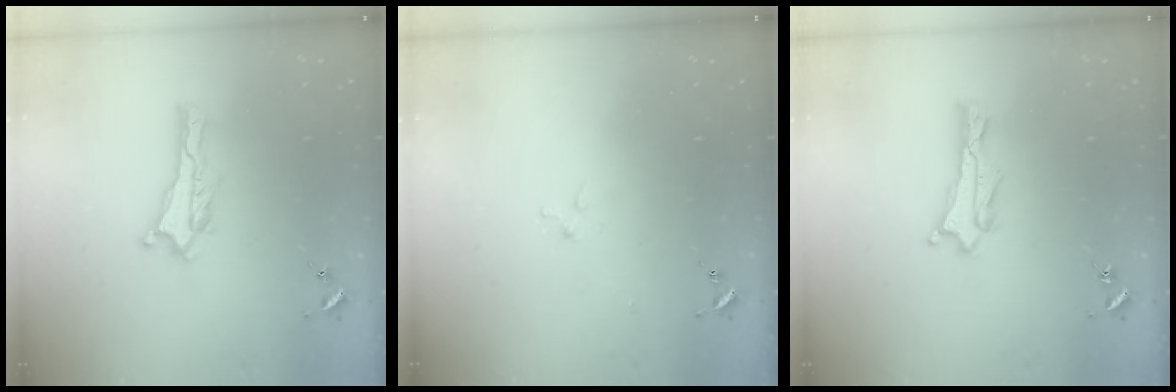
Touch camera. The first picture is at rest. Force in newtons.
{"total": 2.9, "press": 2.9, "slide": 0.3}
{"total": 1.0, "press": 1.0, "slide": 0.1}